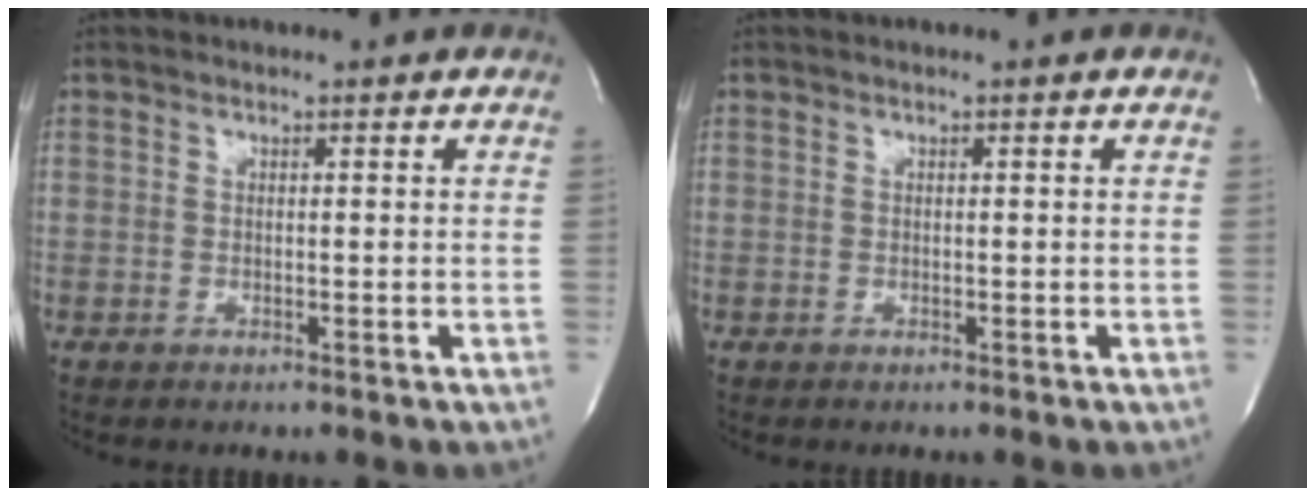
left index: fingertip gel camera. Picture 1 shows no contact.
{"total": 0.0}